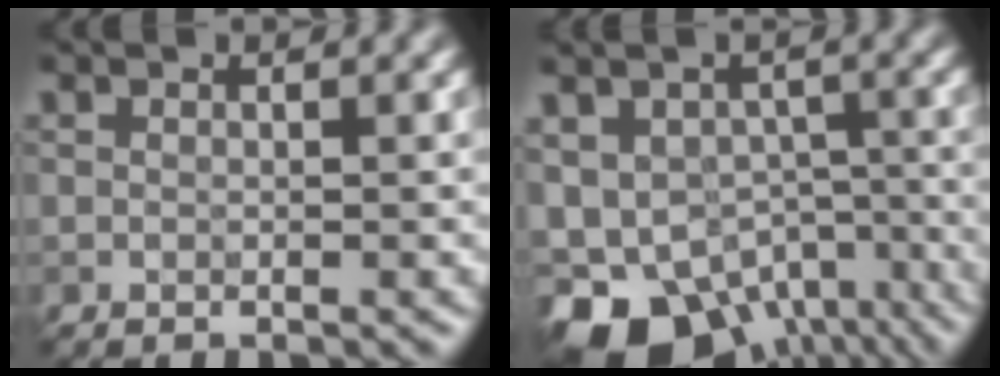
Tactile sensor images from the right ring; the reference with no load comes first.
{"total": 12.8, "force": [-7.5, 7.7, 6.9], "torque": [-0.132, -0.036, -0.101]}